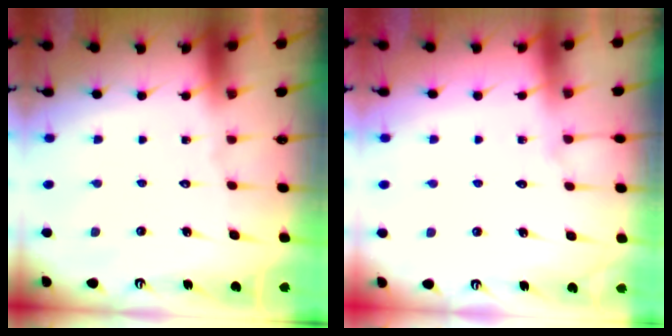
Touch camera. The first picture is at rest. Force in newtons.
{"total": 2.5, "press": 2.5, "slide": 0.4}